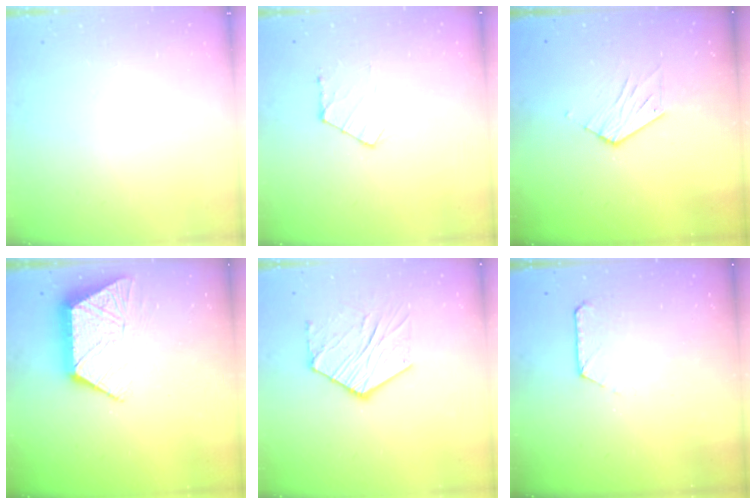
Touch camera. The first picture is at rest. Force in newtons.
{"total": 6.2, "press": 6.1, "slide": 0.8}
{"total": 6.1, "press": 6.1, "slide": 0.3}
{"total": 10.9, "press": 10.9, "slide": 0.7}
{"total": 12.2, "press": 12.1, "slide": 1.1}
{"total": 6.6, "press": 6.5, "slide": 0.7}